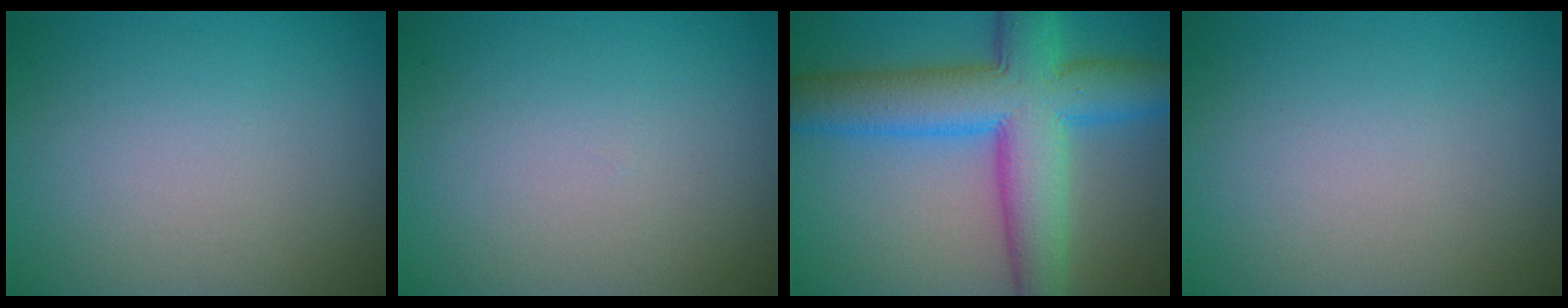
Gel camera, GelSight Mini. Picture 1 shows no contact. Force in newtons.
{"total": 0.0}
{"total": 10.4, "press": 10.4, "slide": 0.3}
{"total": 0.0}